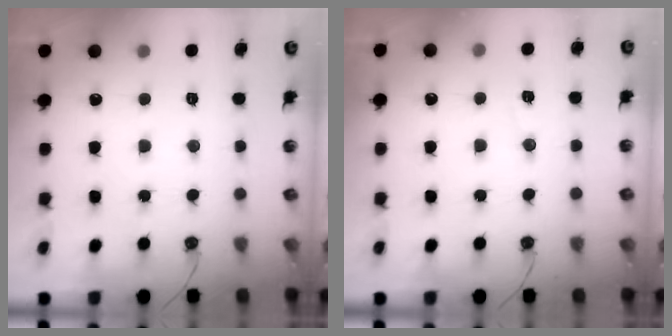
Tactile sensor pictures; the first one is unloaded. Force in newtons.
{"total": 4.5, "press": 3.8, "slide": 2.3}